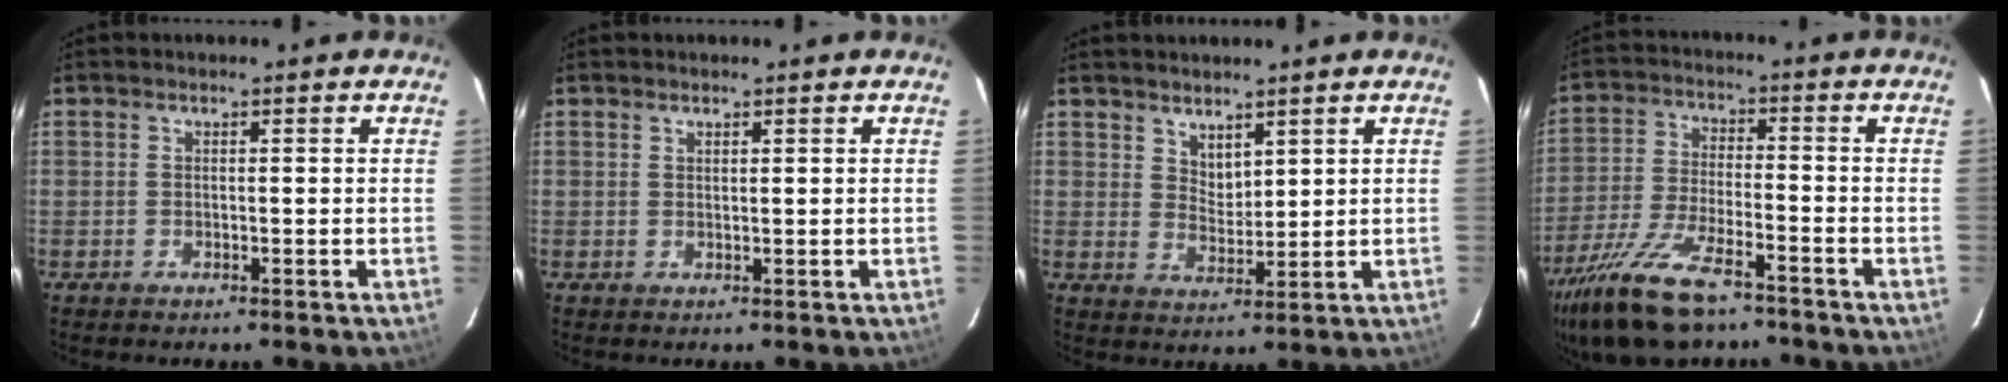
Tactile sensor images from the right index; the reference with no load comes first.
{"total": 0.7, "force": [0.6, 0.1, 0.3], "torque": [-0.006, 0.001, 0.012]}
{"total": 3.9, "force": [3.1, 1.7, 1.5], "torque": [-0.020, -0.002, 0.058]}
{"total": 16.6, "force": [-12.0, 5.4, 10.0], "torque": [-0.222, -0.037, -0.221]}